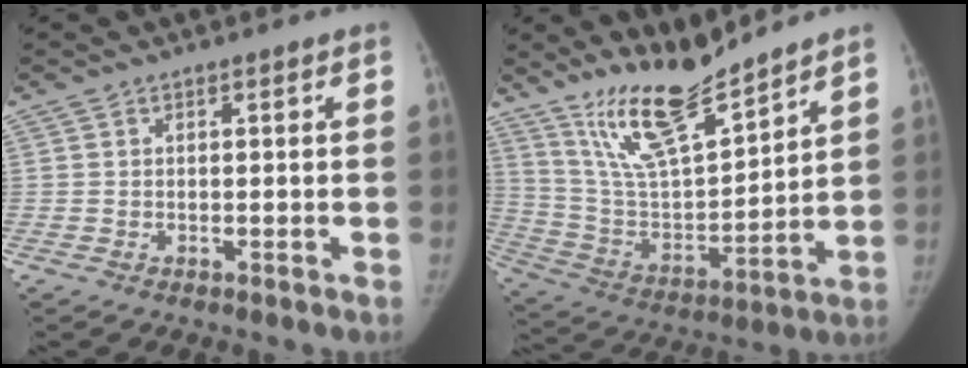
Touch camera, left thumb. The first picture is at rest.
{"total": 16.2, "force": [13.2, 3.5, 8.7], "torque": [-0.132, -0.082, 0.257]}